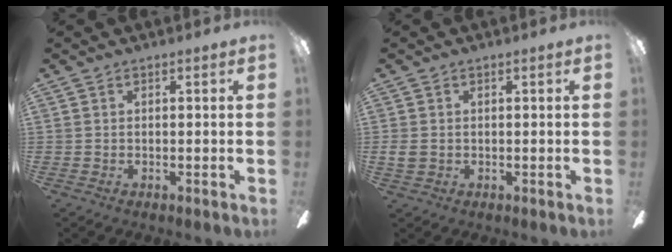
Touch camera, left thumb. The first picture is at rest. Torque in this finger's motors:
{"motor_torque": [0.04, 0.38, 0.30, -0.31, 0.00]}